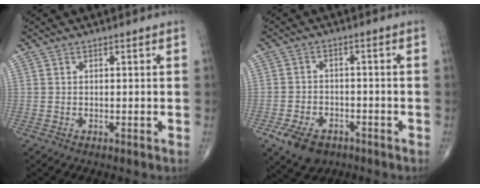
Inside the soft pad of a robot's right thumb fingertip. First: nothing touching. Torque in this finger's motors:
{"motor_torque": [1.05, 0.27, 0.03, -0.70, 0.16]}